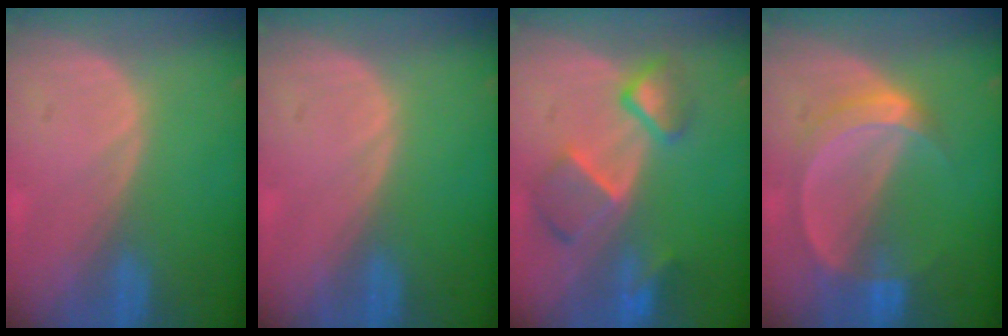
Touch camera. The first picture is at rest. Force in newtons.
{"total": 0.0}
{"total": 7.6, "press": 6.7, "slide": 3.7}
{"total": 5.7, "press": 5.2, "slide": 2.4}